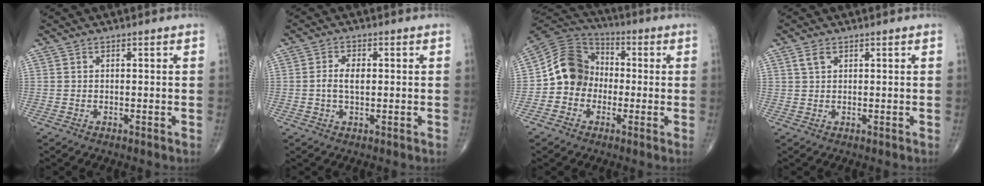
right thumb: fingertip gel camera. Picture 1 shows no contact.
{"total": 3.8, "force": [0.0, 2.0, 3.2], "torque": [-0.065, 0.003, -0.001]}
{"total": 11.5, "force": [-1.6, 10.0, 5.6], "torque": [-0.081, 0.035, -0.045]}
{"total": 2.1, "force": [1.1, 1.2, 1.3], "torque": [-0.024, 0.002, 0.024]}